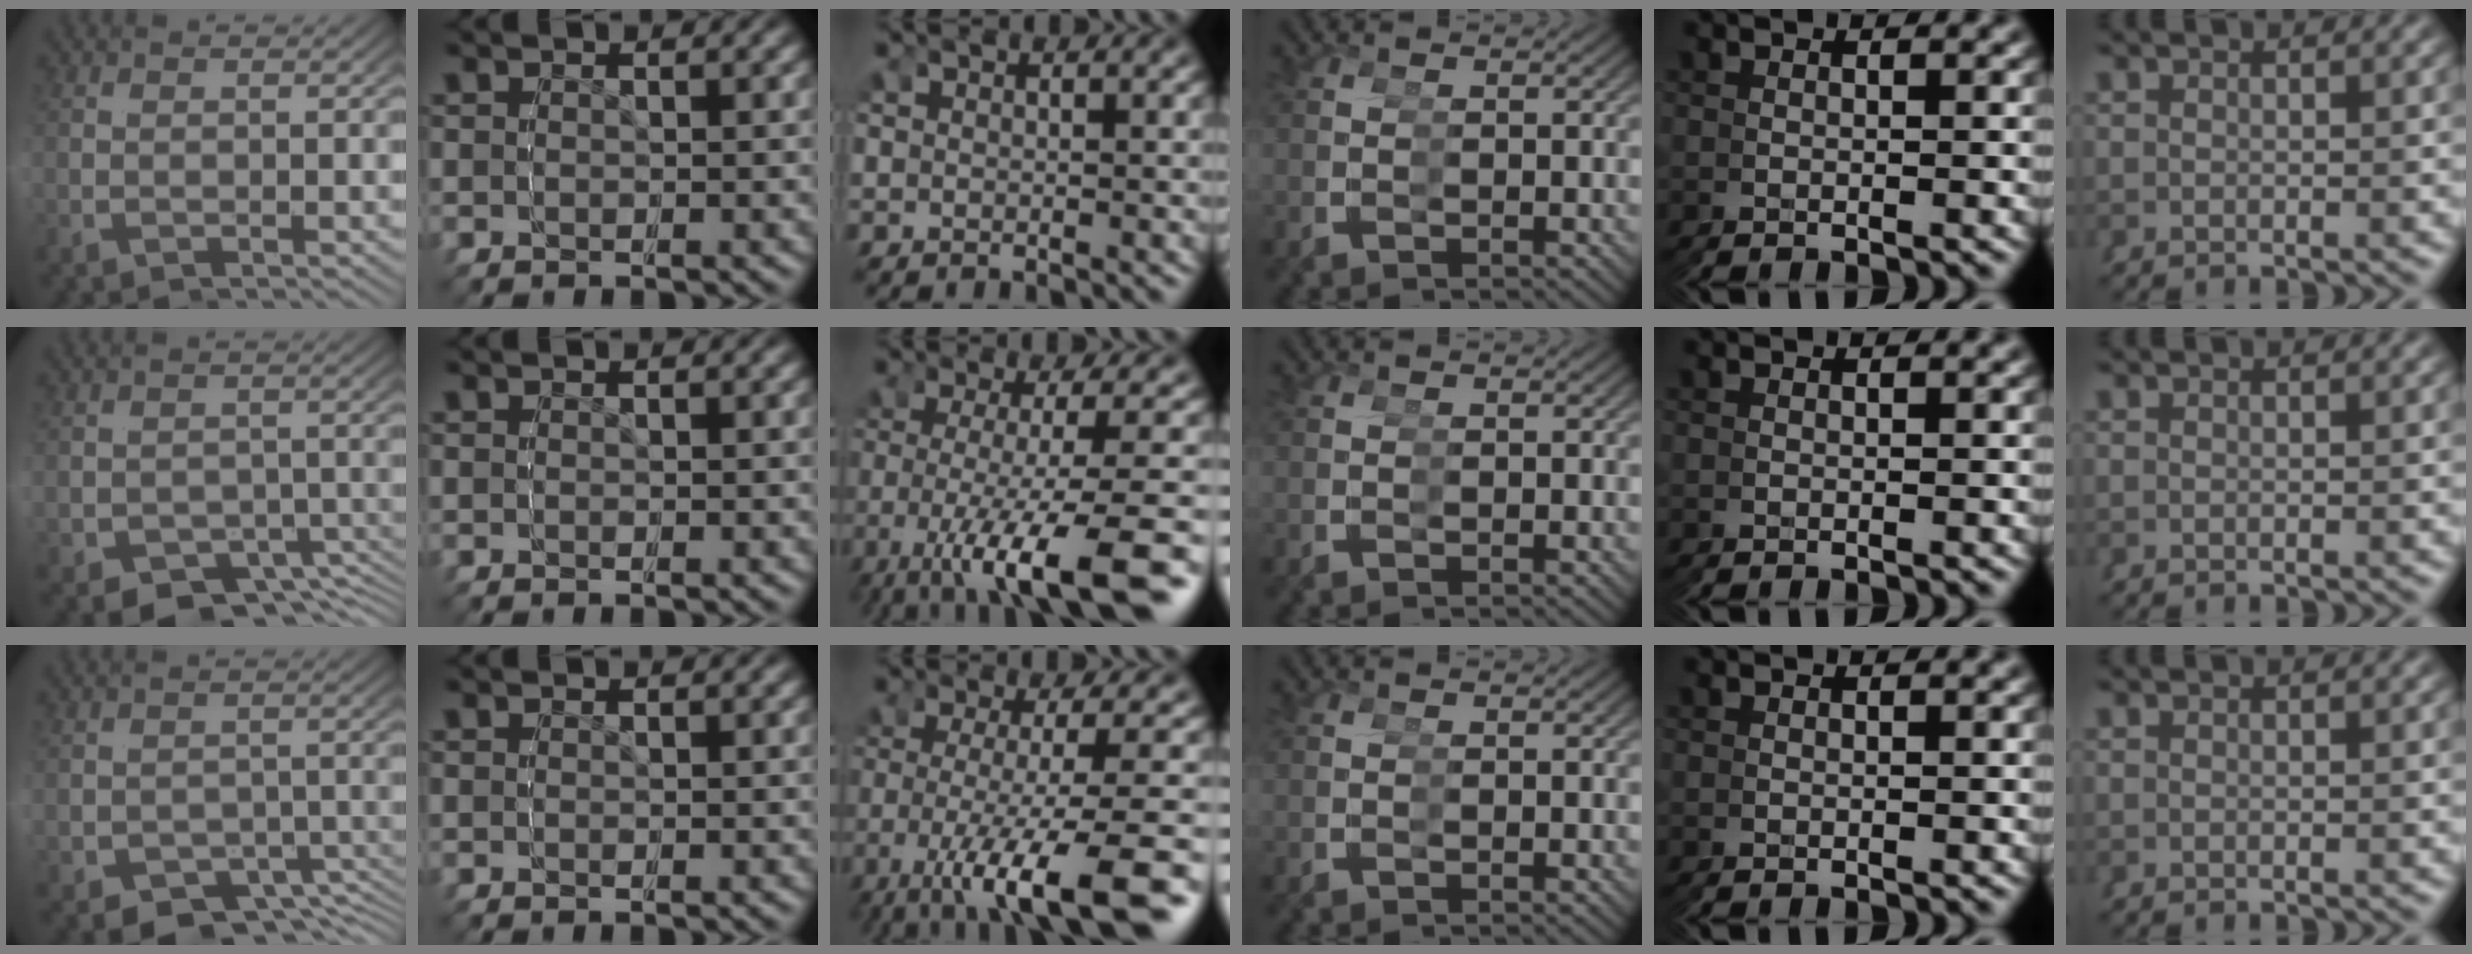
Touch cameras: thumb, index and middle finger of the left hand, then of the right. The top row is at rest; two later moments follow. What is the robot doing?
{"motion": "grasp_and_lifting", "object": "glue stick"}